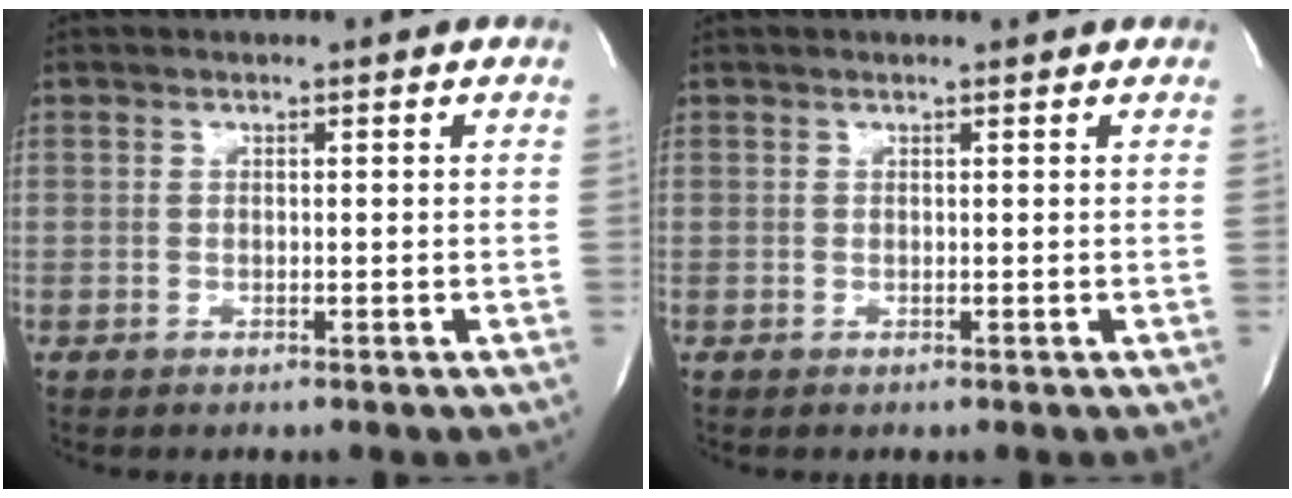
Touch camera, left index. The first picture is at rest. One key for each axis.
{"total": 0.7, "fx": 0.7, "fy": -0.1, "fz": 0.2, "tx": -0.009, "ty": 0.004, "tz": 0.012}